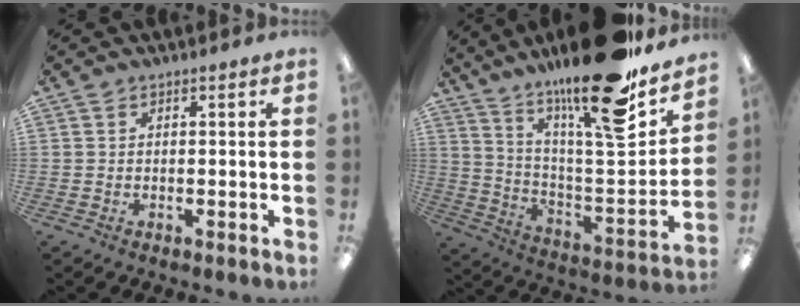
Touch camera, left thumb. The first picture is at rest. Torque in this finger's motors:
{"motor_torque": [1.88, -0.45, 2.04, -0.71, 0.56]}